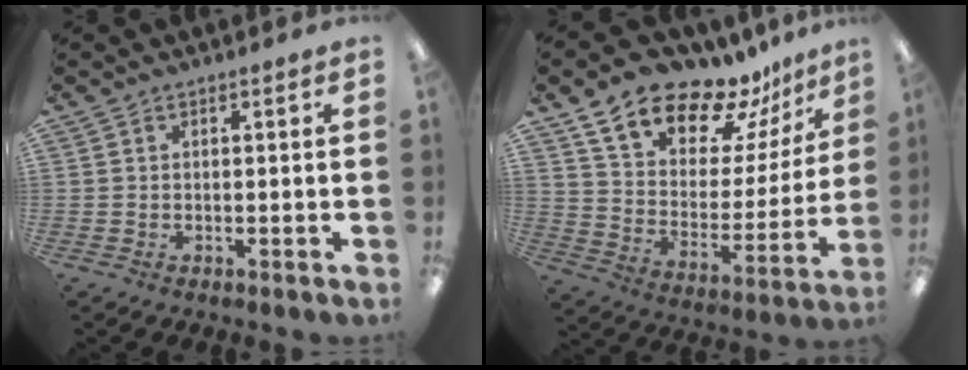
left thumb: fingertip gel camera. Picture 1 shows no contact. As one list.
[{"total": 17.3, "force": [14.5, 7.3, 6.1], "torque": [-0.114, -0.111, 0.258]}]